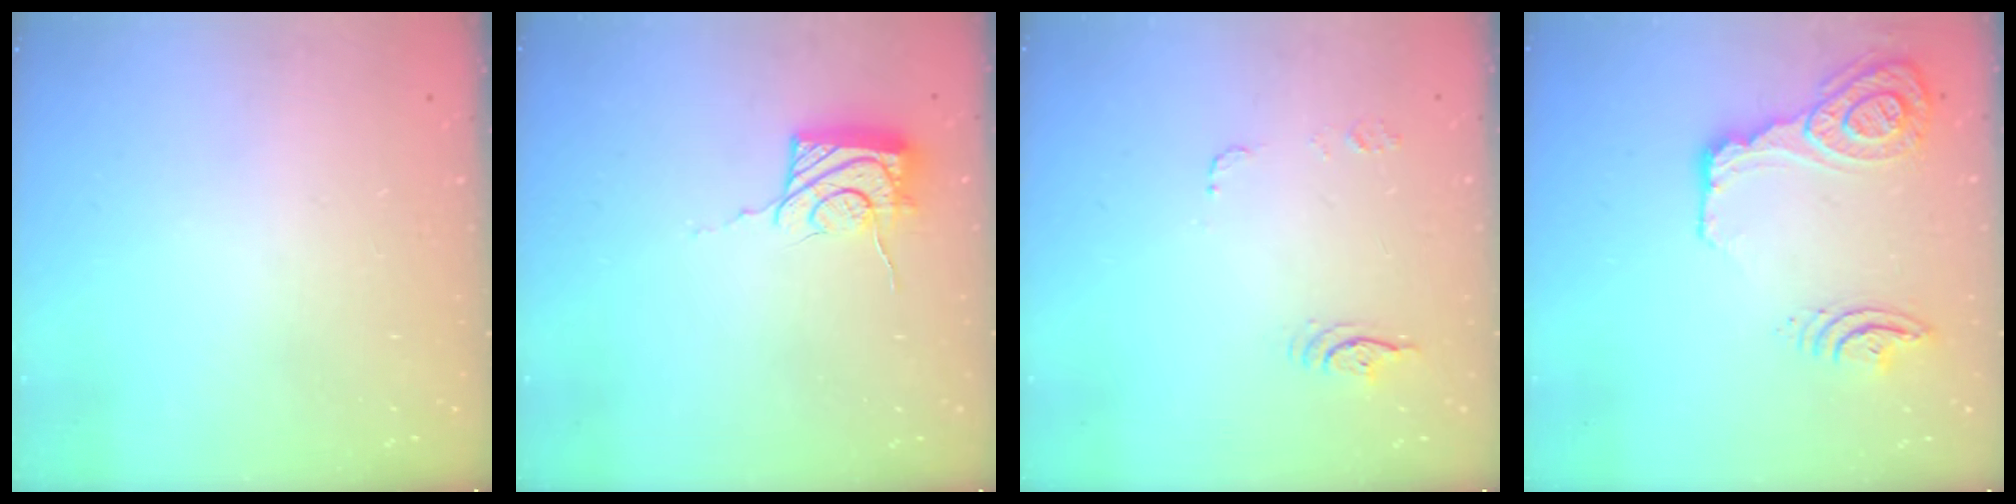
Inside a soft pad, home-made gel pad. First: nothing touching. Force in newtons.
{"total": 12.2, "press": 12.0, "slide": 1.8}
{"total": 6.0, "press": 6.0, "slide": 0.4}
{"total": 17.7, "press": 17.1, "slide": 4.4}